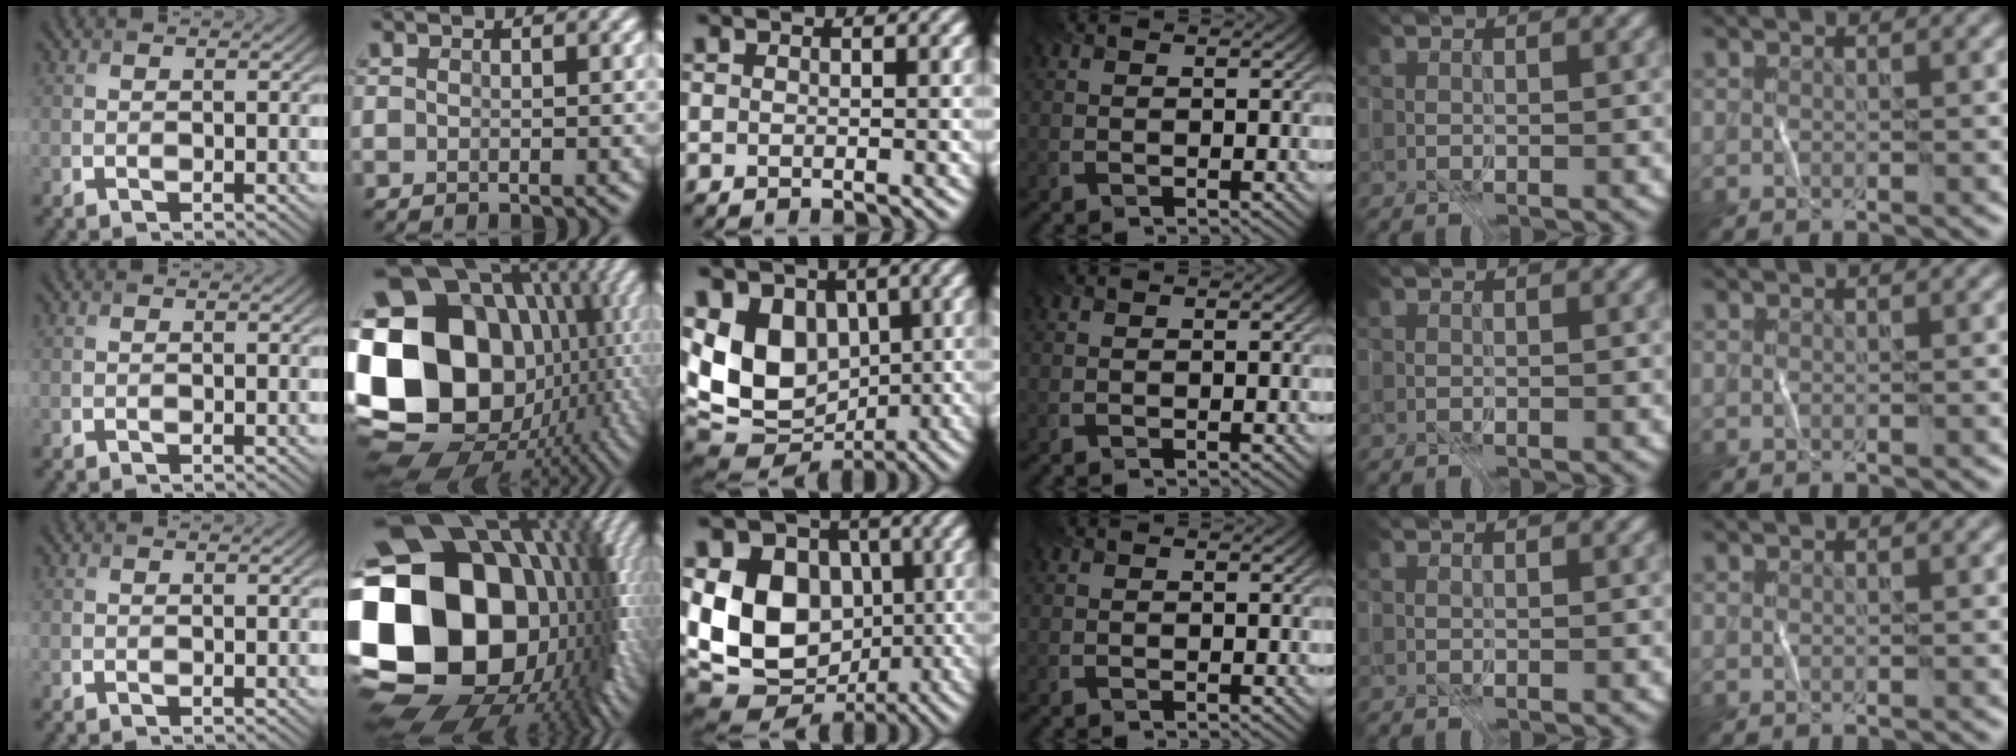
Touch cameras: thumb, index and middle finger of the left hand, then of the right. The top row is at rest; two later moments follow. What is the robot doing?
{"motion": "fold", "object": "file"}